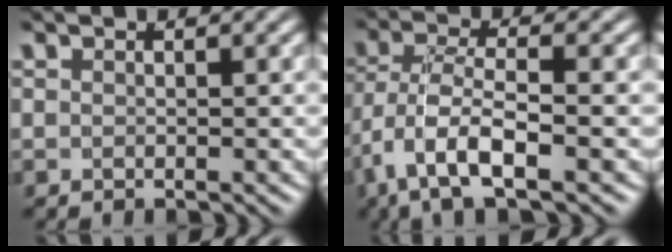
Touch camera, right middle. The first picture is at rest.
{"total": 4.5, "force": [-1.4, 2.0, 3.8], "torque": [-0.102, -0.031, -0.008]}